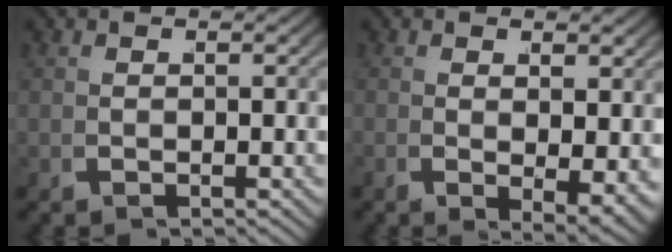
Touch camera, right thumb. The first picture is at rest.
{"total": 3.1, "force": [-0.3, 1.1, 2.9], "torque": [-0.038, -0.011, -0.004]}